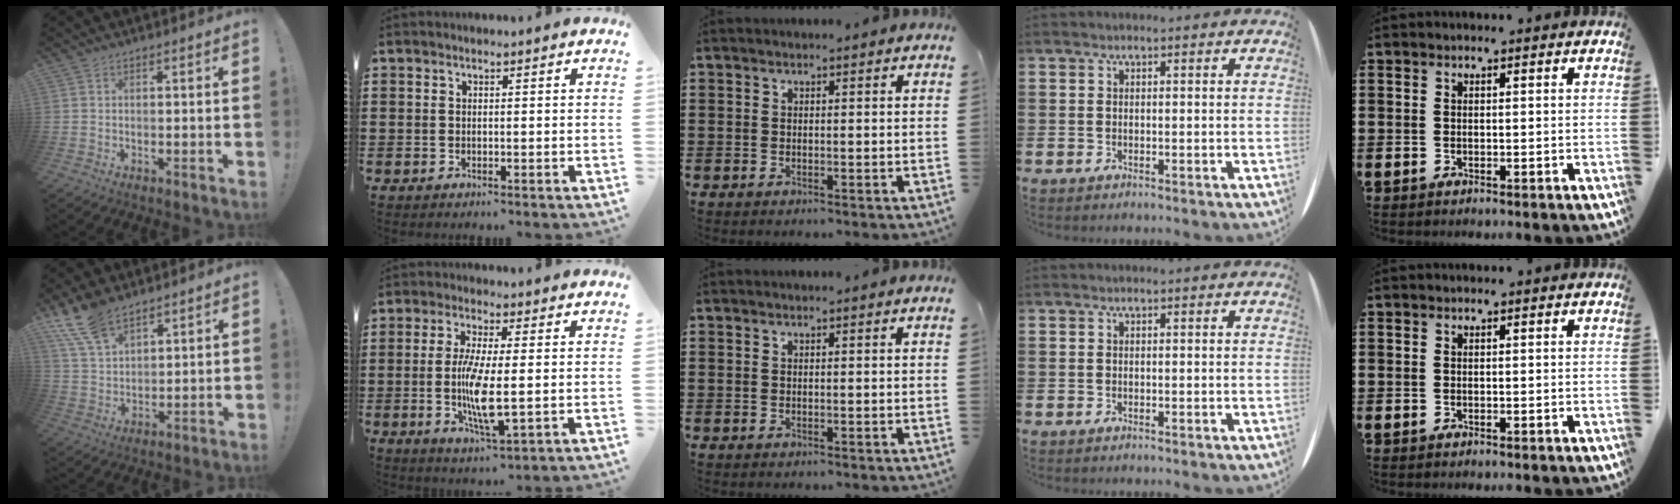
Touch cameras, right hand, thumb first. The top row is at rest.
{"thumb": {"total": 11.4, "force": [8.1, 5.7, 5.6], "torque": [-0.106, -0.037, 0.158]}, "index": {"total": 8.3, "force": [-1.0, 1.6, 8.1], "torque": [-0.168, -0.019, -0.022]}}